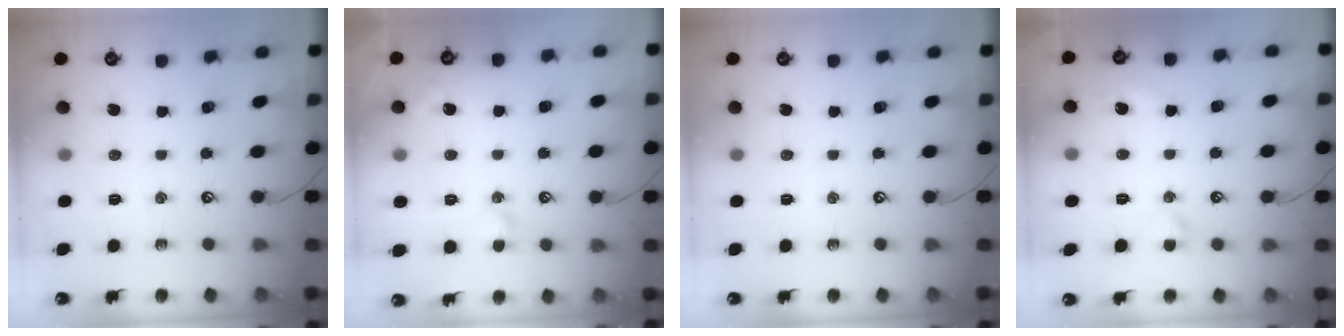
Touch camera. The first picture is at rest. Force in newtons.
{"total": 1.9, "press": 1.8, "slide": 0.7}
{"total": 0.0}
{"total": 2.3, "press": 2.2, "slide": 0.6}